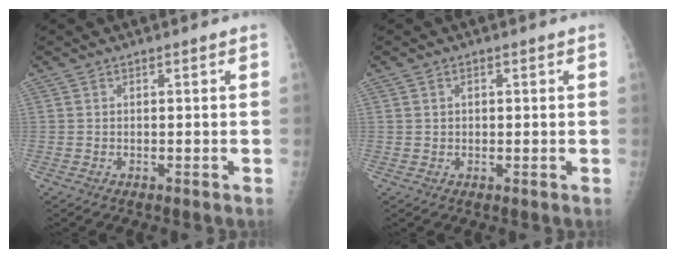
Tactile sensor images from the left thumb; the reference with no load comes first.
{"total": 1.1, "force": [0.4, 0.9, 0.5], "torque": [-0.003, 0.000, 0.006]}